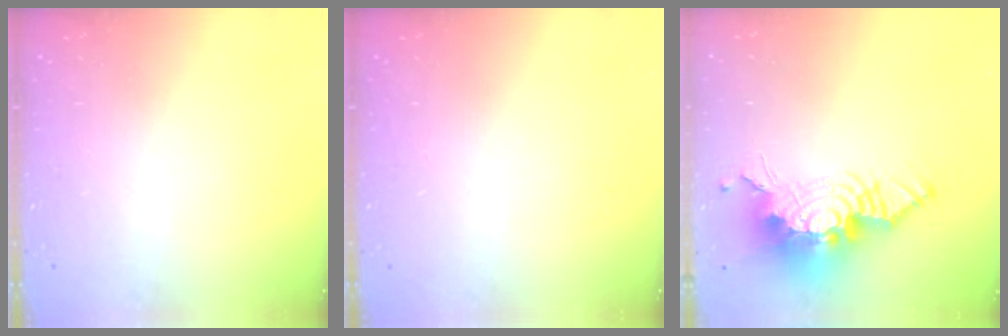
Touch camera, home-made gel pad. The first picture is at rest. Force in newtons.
{"total": 0.0}
{"total": 18.1, "press": 18.0, "slide": 1.9}